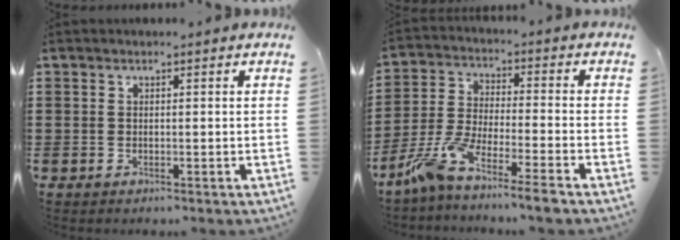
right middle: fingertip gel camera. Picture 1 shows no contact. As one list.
[{"total": 7.9, "force": [-6.8, -0.1, 4.0], "torque": [-0.096, -0.010, -0.138]}]